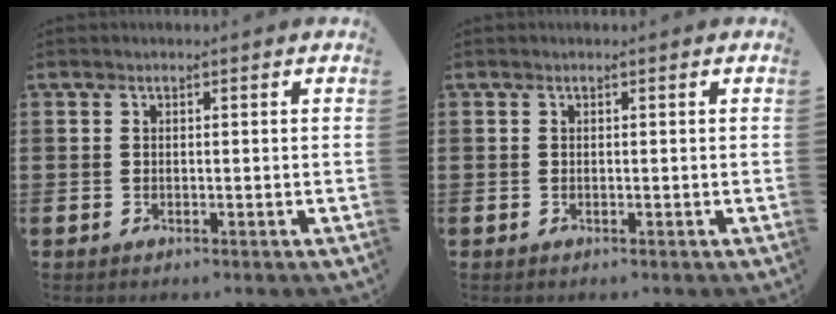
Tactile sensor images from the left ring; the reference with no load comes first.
{"total": 0.0}